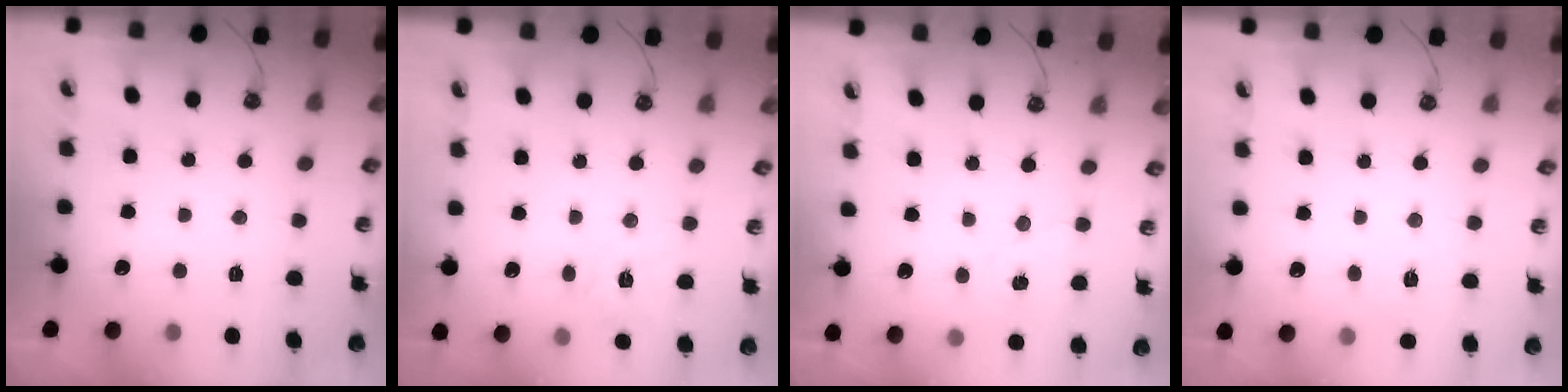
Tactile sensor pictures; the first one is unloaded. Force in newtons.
{"total": 6.8, "press": 6.8, "slide": 0.5}
{"total": 3.7, "press": 3.7, "slide": 0.4}
{"total": 5.5, "press": 5.5, "slide": 0.7}